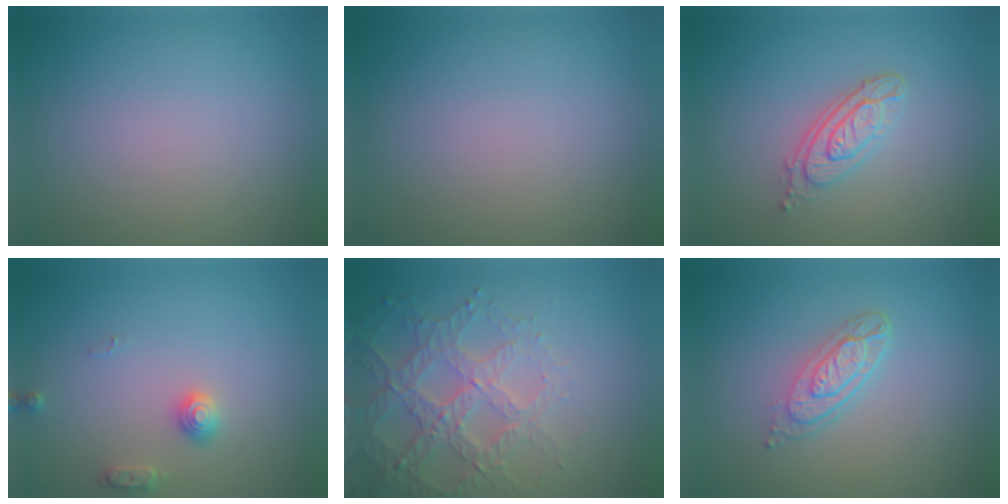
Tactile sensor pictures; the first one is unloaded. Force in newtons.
{"total": 0.0}
{"total": 3.6, "press": 2.8, "slide": 2.2}
{"total": 2.0, "press": 2.0, "slide": 0.3}
{"total": 4.7, "press": 4.1, "slide": 2.3}
{"total": 3.5, "press": 2.6, "slide": 2.4}